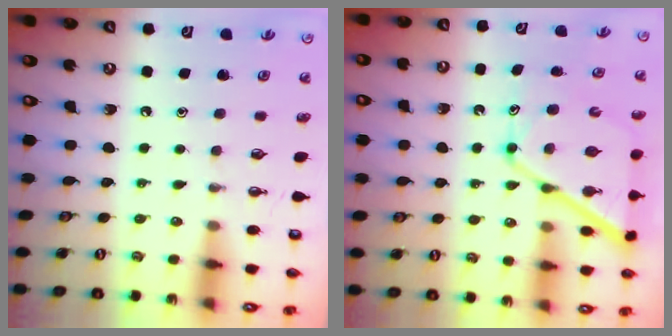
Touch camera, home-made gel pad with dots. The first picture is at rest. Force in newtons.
{"total": 14.0, "press": 13.9, "slide": 1.3}